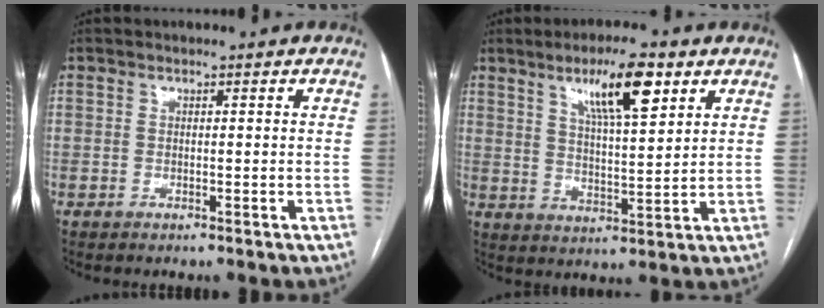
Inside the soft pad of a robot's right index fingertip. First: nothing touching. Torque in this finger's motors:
{"motor_torque": [0.84, 0.81, 0.38, 0.10]}